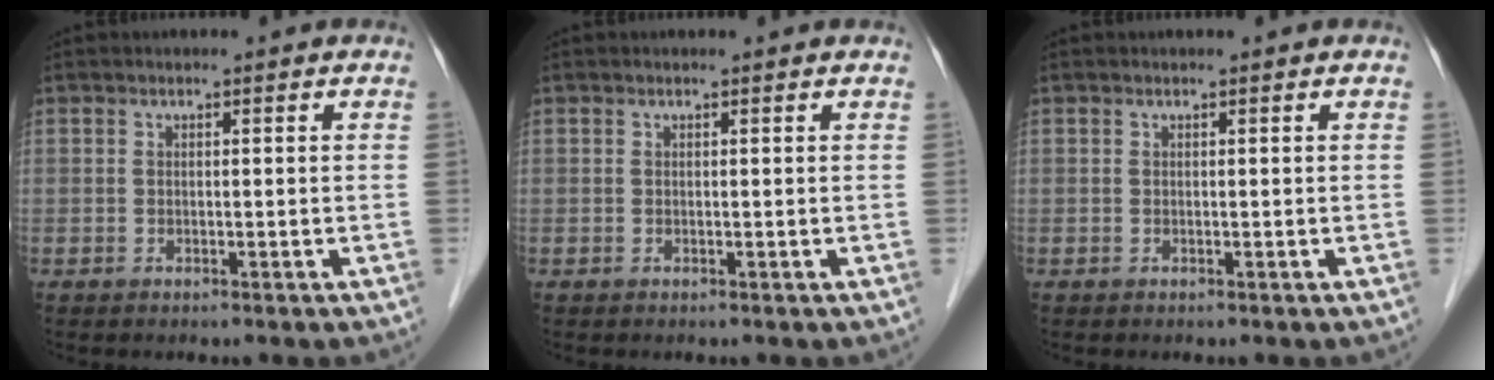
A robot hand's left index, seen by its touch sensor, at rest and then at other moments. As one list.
[{"total": 0.7, "force": [0.7, 0.1, 0.1], "torque": [-0.006, 0.005, 0.005]}, {"total": 0.0}]